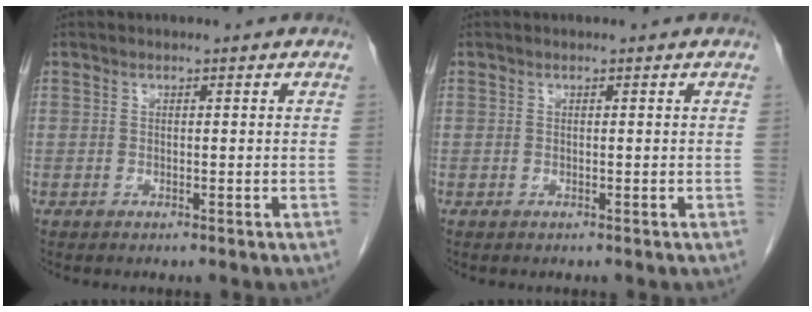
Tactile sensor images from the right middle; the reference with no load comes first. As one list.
[{"total": 0.0}]